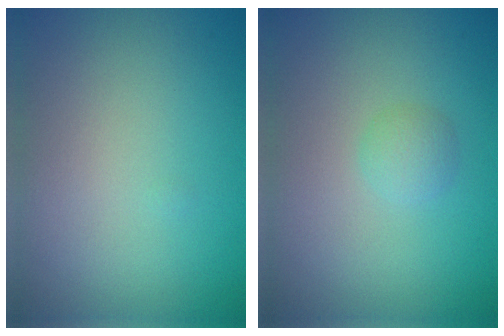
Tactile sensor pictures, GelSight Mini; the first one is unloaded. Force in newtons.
{"total": 1.2, "press": 1.2, "slide": 0.1}